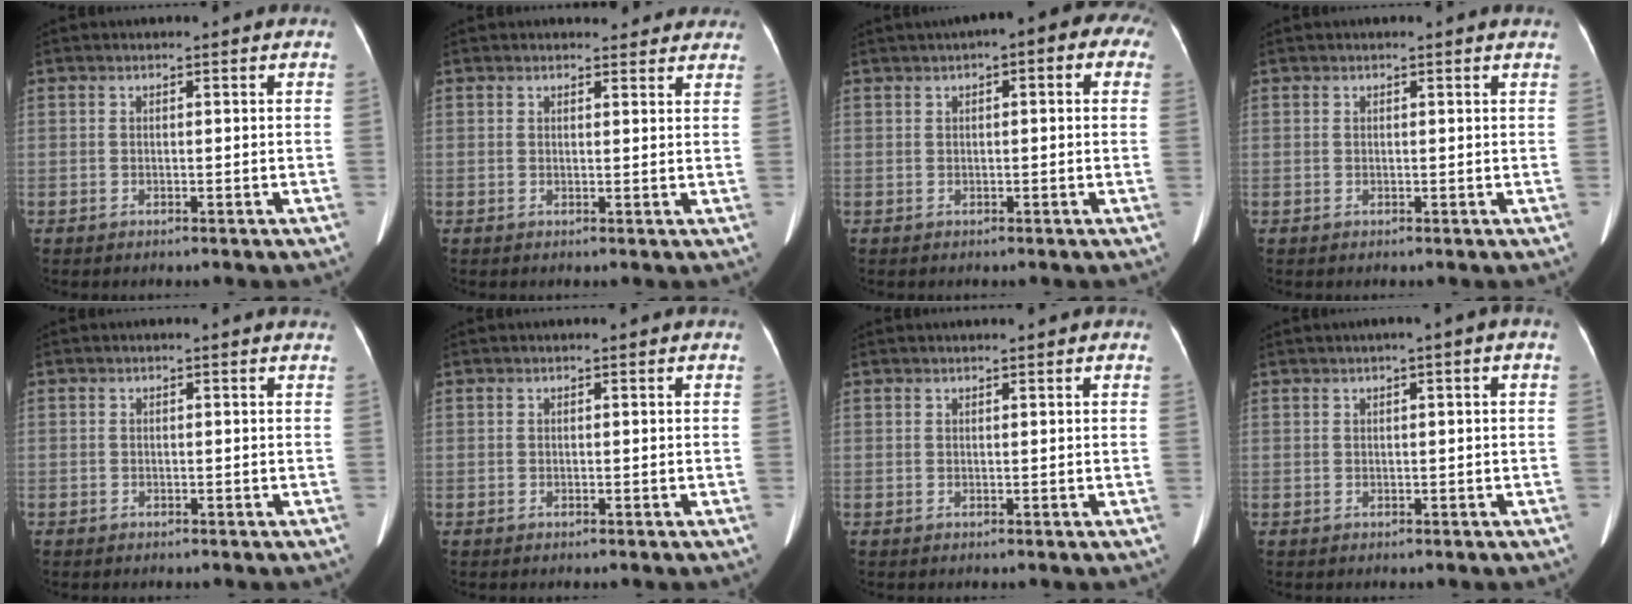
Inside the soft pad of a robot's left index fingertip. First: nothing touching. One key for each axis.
{"total": 5.4, "fx": 4.9, "fy": 1.9, "fz": 0.9, "tx": 0.005, "ty": 0.000, "tz": 0.043}
{"total": 8.2, "fx": 4.0, "fy": 3.1, "fz": 6.4, "tx": -0.072, "ty": 0.047, "tz": 0.044}
{"total": 1.8, "fx": 1.8, "fy": 0.1, "fz": 0.4, "tx": -0.013, "ty": 0.007, "tz": 0.014}
{"total": 0.6, "fx": -0.1, "fy": 0.6, "fz": 0.1, "tx": -0.003, "ty": 0.000, "tz": -0.009}
{"total": 0.6, "fx": -0.6, "fy": -0.1, "fz": -0.2, "tx": 0.005, "ty": -0.007, "tz": -0.006}
{"total": 1.6, "fx": 1.4, "fy": 0.2, "fz": 0.8, "tx": -0.009, "ty": 0.018, "tz": 0.018}
{"total": 1.5, "fx": -0.1, "fy": 0.1, "fz": 1.5, "tx": -0.021, "ty": 0.008, "tz": 0.000}